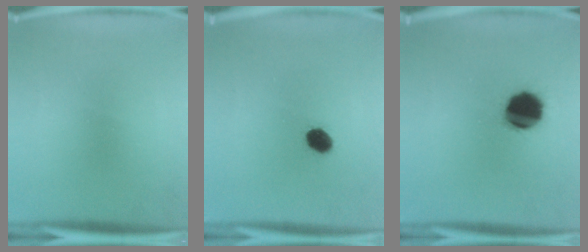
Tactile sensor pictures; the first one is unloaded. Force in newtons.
{"total": 4.7}
{"total": 12.6}